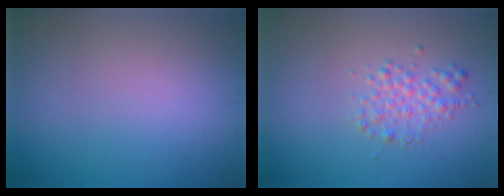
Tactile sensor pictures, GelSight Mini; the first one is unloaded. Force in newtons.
{"total": 2.0, "press": 2.0, "slide": 0.0}